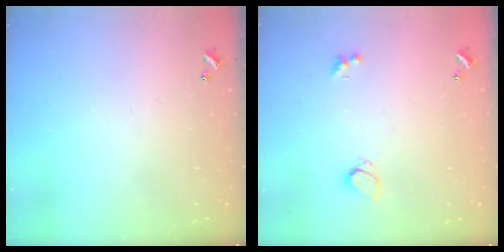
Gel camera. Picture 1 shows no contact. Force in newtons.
{"total": 1.6, "press": 1.5, "slide": 0.5}